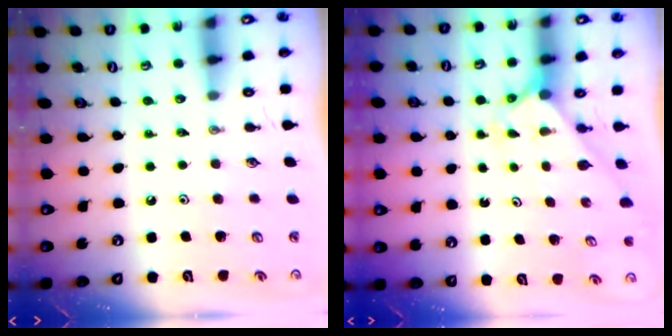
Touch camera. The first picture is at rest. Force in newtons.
{"total": 2.0, "press": 1.9, "slide": 0.2}